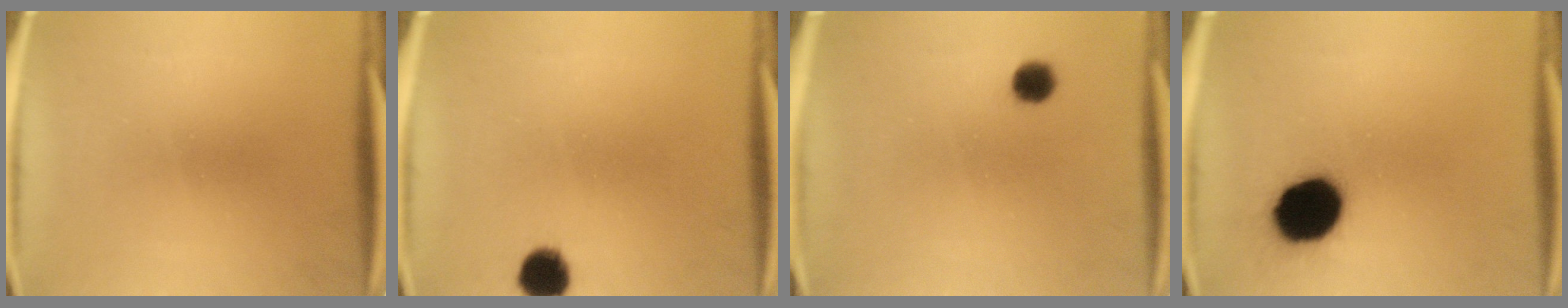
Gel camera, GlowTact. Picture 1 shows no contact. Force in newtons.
{"total": 5.6}
{"total": 3.1}
{"total": 15.0}